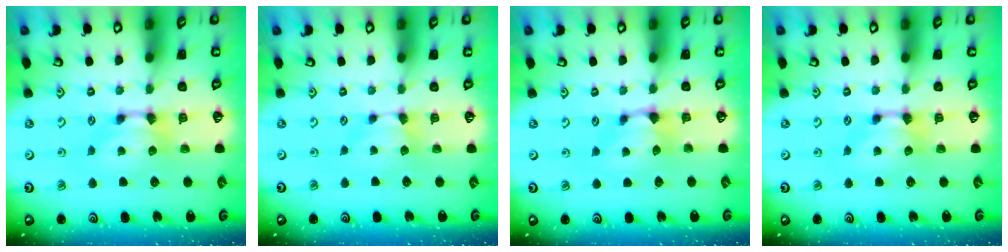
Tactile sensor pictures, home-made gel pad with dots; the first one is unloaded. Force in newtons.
{"total": 1.0, "press": 0.9, "slide": 0.3}
{"total": 0.9, "press": 0.2, "slide": 0.9}
{"total": 0.0}